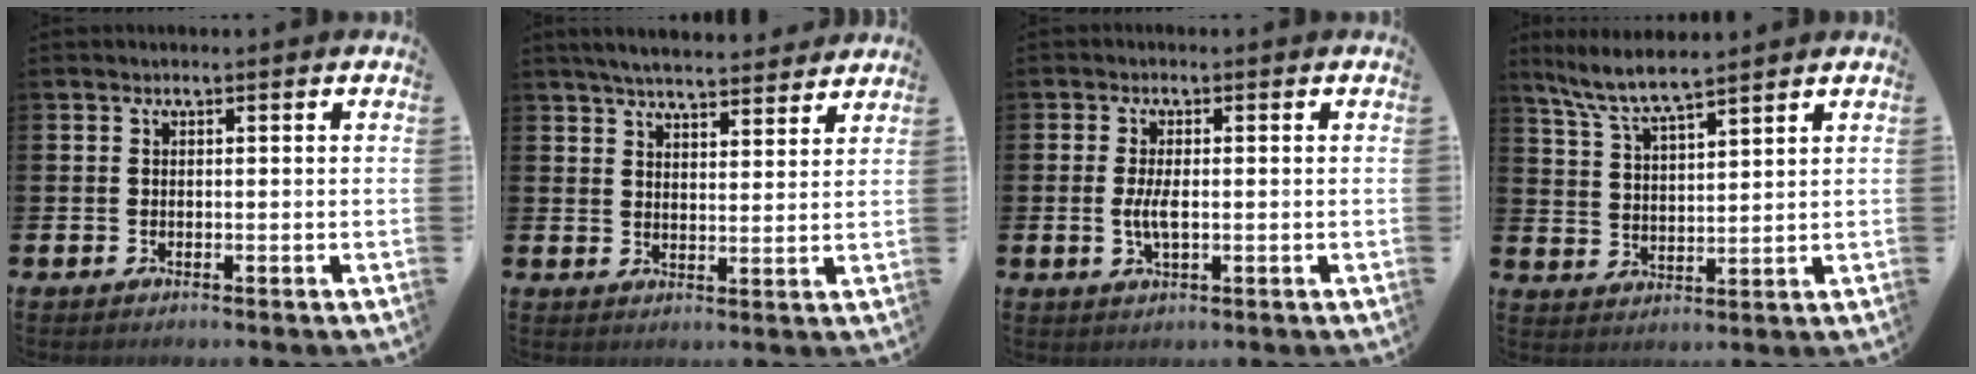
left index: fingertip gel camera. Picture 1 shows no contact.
{"total": 5.4, "force": [5.3, 0.6, 1.0], "torque": [-0.034, -0.026, 0.094]}
{"total": 3.1, "force": [-0.1, 1.2, 2.9], "torque": [-0.058, -0.002, -0.007]}
{"total": 6.9, "force": [6.4, 0.3, 2.5], "torque": [-0.077, -0.024, 0.114]}